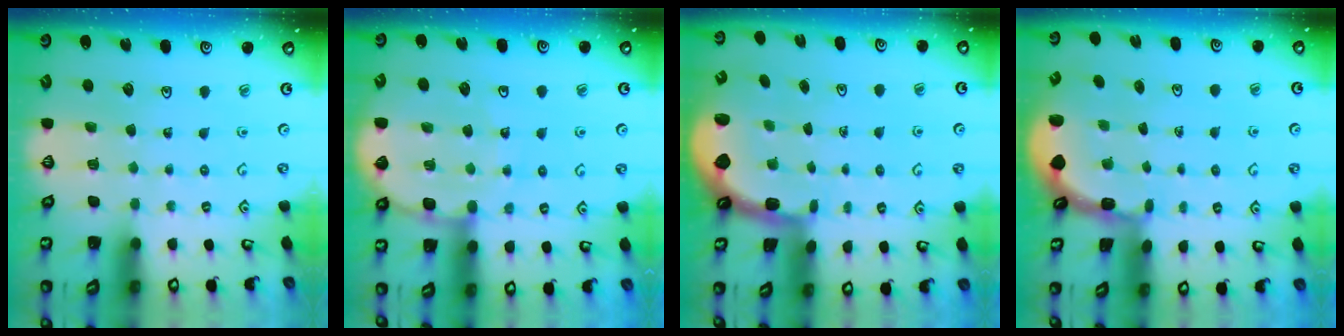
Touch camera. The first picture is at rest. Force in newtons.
{"total": 8.3, "press": 8.1, "slide": 1.4}
{"total": 2.3, "press": 1.3, "slide": 1.8}
{"total": 1.0, "press": 1.0, "slide": 0.2}